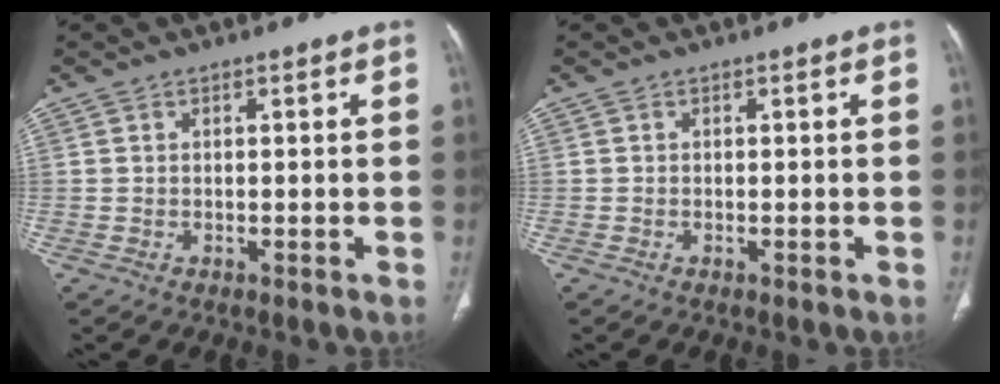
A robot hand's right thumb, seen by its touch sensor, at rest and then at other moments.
{"total": 0.0}